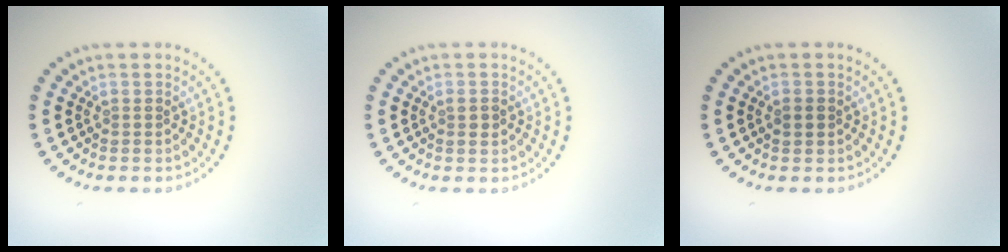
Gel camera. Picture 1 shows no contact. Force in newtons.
{"total": 1.2, "press": 1.1, "slide": 0.3}
{"total": 1.5, "press": 1.5, "slide": 0.1}